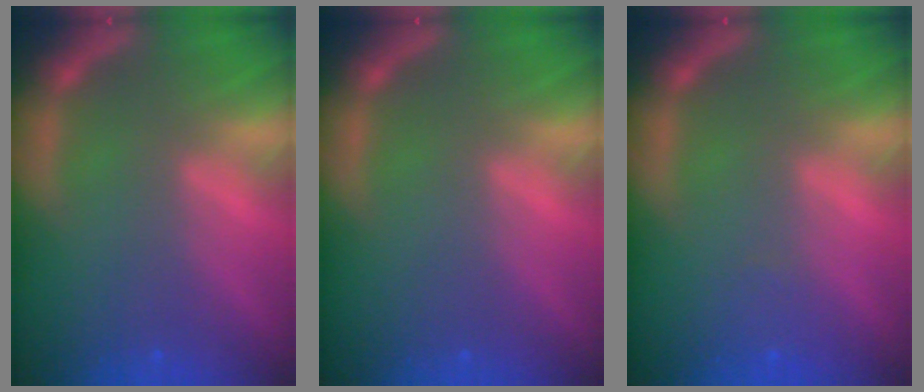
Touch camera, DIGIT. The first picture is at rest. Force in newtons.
{"total": 0.0}
{"total": 1.0}